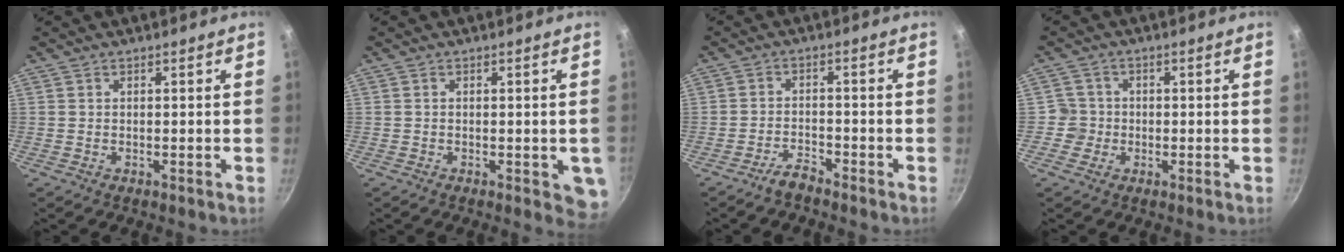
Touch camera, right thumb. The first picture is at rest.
{"total": 5.4, "force": [-1.4, 2.4, 4.6], "torque": [-0.031, 0.005, -0.014]}
{"total": 3.3, "force": [-3.0, 0.8, 1.2], "torque": [-0.021, 0.025, -0.058]}
{"total": 3.4, "force": [-0.8, 3.3, 0.3], "torque": [0.022, 0.011, -0.020]}